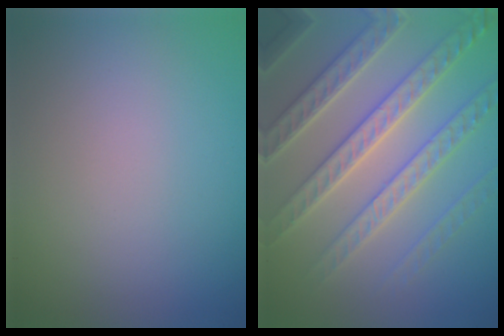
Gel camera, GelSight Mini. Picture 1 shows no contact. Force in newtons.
{"total": 7.1, "press": 6.8, "slide": 1.8}